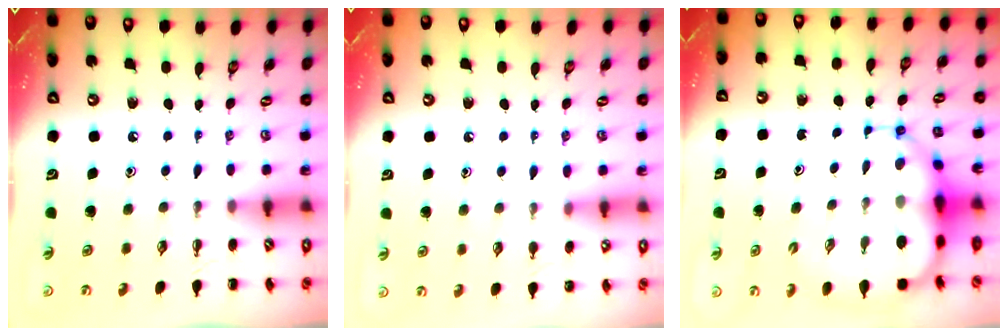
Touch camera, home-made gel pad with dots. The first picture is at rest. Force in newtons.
{"total": 6.3, "press": 6.0, "slide": 2.0}
{"total": 11.5, "press": 11.0, "slide": 3.4}